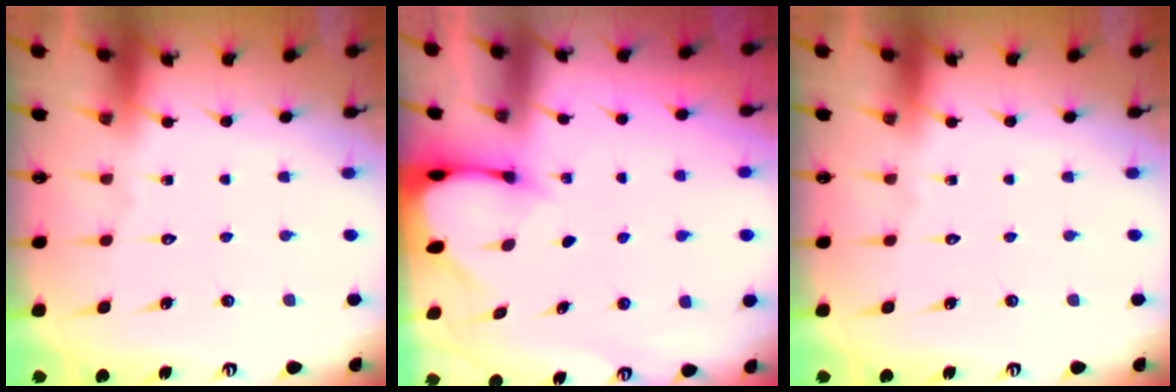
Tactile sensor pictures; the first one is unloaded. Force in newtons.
{"total": 2.4, "press": 2.4, "slide": 0.1}
{"total": 0.0}